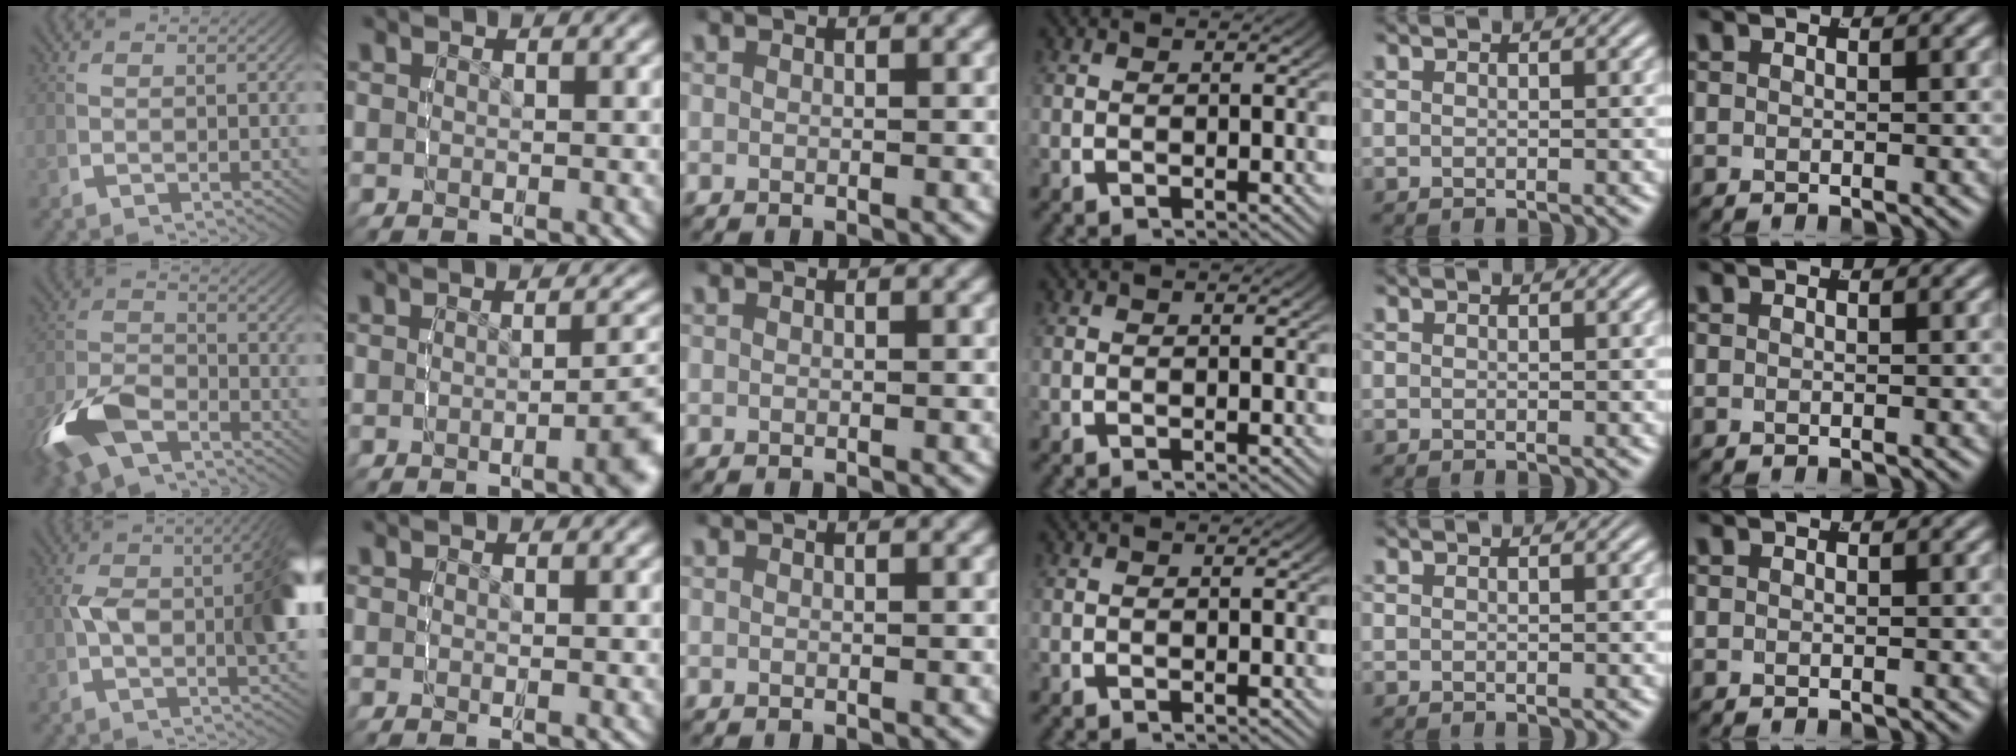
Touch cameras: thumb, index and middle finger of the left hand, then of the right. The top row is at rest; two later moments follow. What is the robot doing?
{"motion": "lift_and_place", "object": "glasses"}